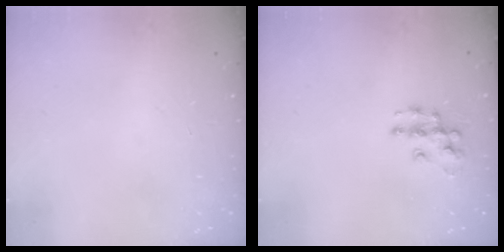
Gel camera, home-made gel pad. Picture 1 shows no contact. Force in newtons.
{"total": 9.2, "press": 9.2, "slide": 0.5}